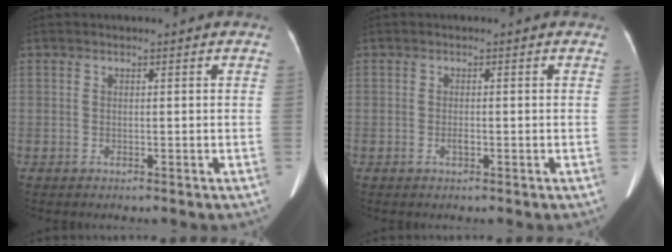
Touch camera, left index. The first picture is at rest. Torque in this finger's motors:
{"motor_torque": [0.19, 0.08, 0.06, 0.00]}